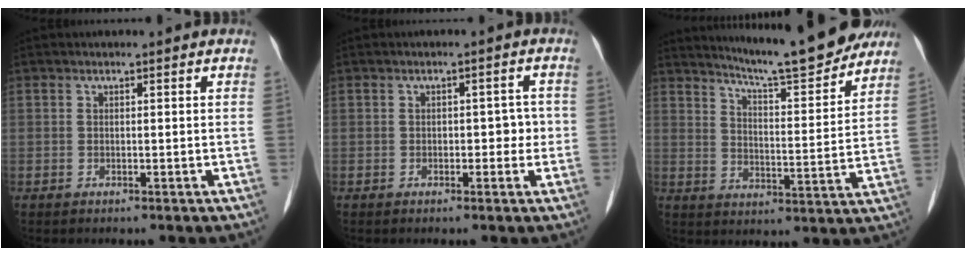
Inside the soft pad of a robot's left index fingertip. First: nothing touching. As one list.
[{"total": 3.1, "force": [-0.4, 1.8, 2.5], "torque": [-0.023, 0.018, -0.006]}, {"total": 14.0, "force": [13.0, 0.7, 5.2], "torque": [-0.083, -0.008, 0.187]}]